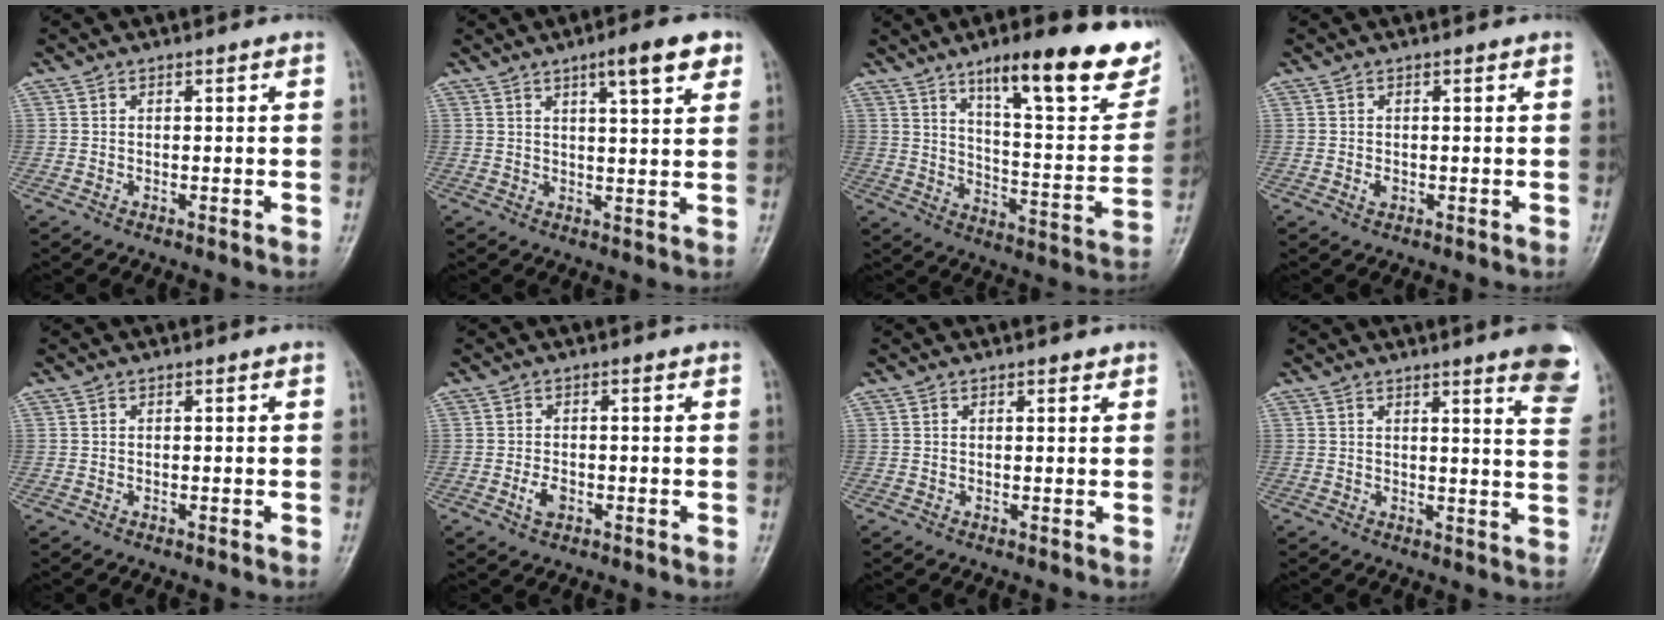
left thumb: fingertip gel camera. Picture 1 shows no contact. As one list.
[{"total": 7.7, "force": [4.3, 1.7, 6.1], "torque": [-0.077, -0.017, 0.060]}, {"total": 23.5, "force": [14.5, 6.0, 17.4], "torque": [-0.205, -0.060, 0.217]}, {"total": 1.2, "force": [-0.1, 0.9, 0.8], "torque": [-0.009, -0.001, -0.001]}, {"total": 0.0}, {"total": 2.7, "force": [-0.9, 1.7, 1.9], "torque": [-0.034, 0.001, -0.017]}, {"total": 1.2, "force": [0.9, 0.5, 0.7], "torque": [-0.005, -0.004, 0.009]}, {"total": 9.7, "force": [6.5, 1.3, 7.1], "torque": [-0.064, -0.031, 0.061]}]